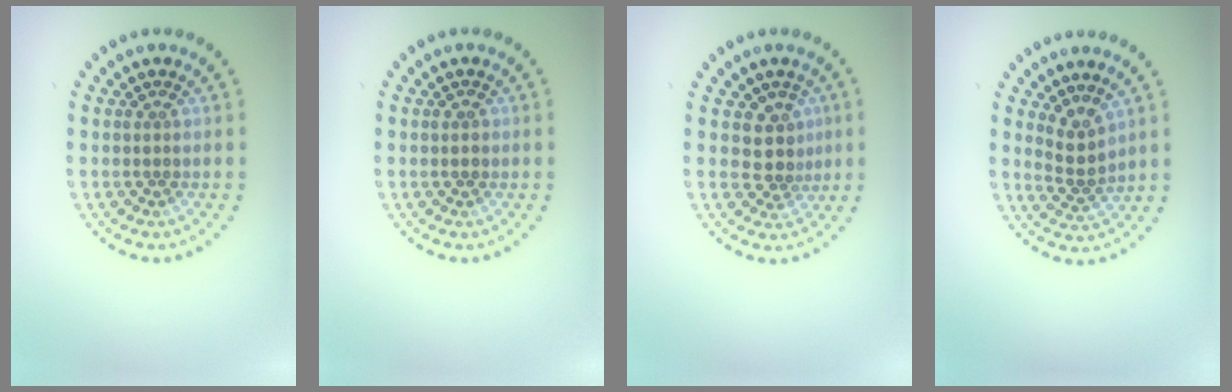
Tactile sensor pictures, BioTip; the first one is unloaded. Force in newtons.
{"total": 1.0, "press": 1.0, "slide": 0.0}
{"total": 2.7, "press": 2.1, "slide": 1.7}
{"total": 2.4, "press": 1.7, "slide": 1.7}